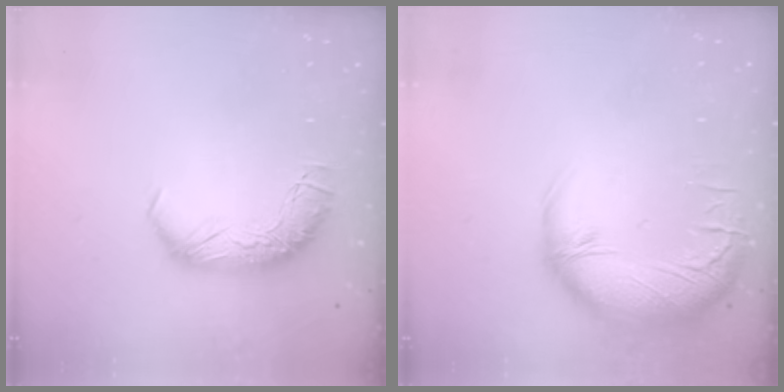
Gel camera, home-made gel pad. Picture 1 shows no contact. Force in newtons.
{"total": 3.0, "press": 0.6, "slide": 3.0}